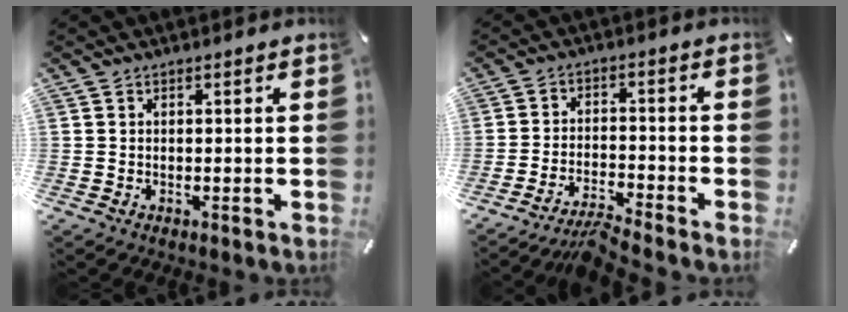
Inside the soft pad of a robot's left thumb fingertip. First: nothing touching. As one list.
[{"total": 5.4, "force": [-5.0, 0.5, 2.0], "torque": [-0.037, 0.010, -0.093]}]